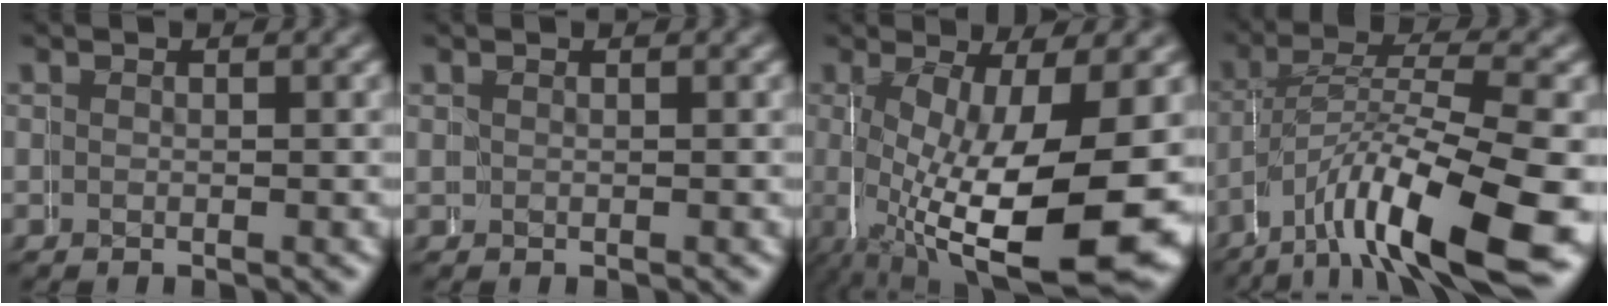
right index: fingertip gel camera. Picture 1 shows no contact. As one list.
[{"total": 0.0}, {"total": 14.0, "force": [-1.8, 6.2, 12.5], "torque": [-0.238, -0.053, 0.011]}, {"total": 10.5, "force": [-4.1, 4.4, 8.6], "torque": [-0.148, -0.022, -0.054]}]